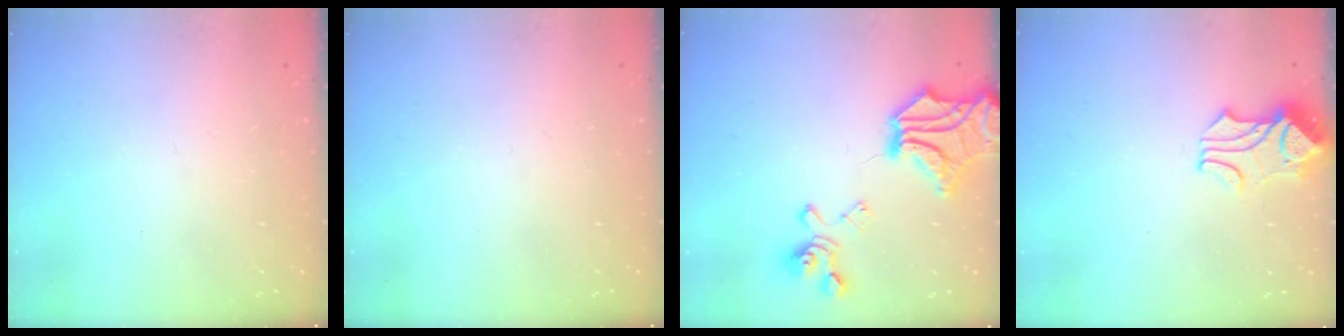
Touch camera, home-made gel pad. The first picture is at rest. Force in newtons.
{"total": 0.0}
{"total": 15.1, "press": 14.6, "slide": 3.5}
{"total": 1.6, "press": 1.2, "slide": 1.0}